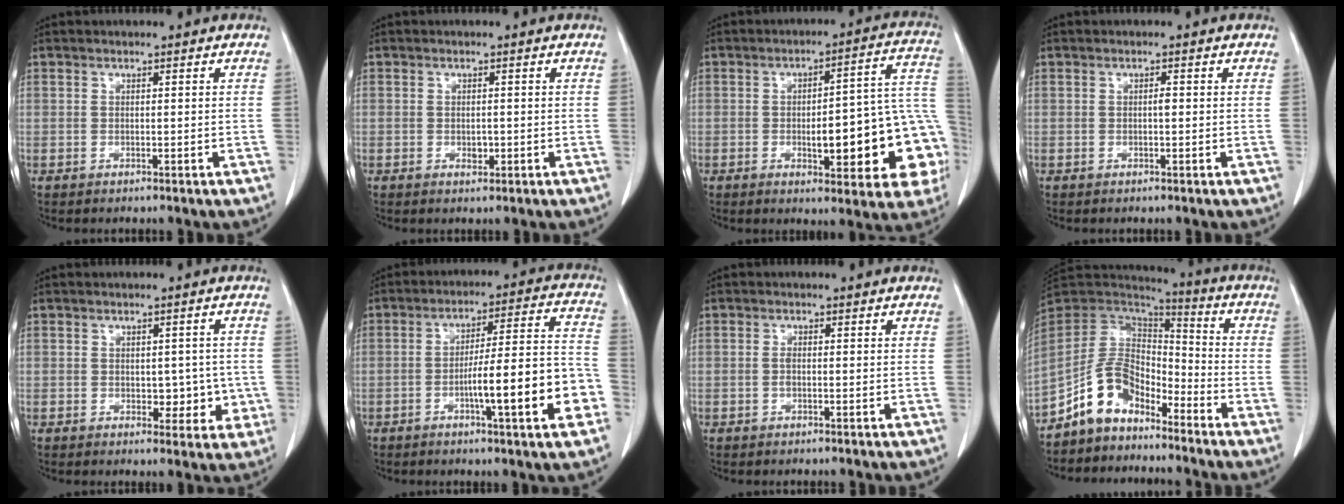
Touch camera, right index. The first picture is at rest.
{"total": 1.3, "force": [-0.3, 0.9, 0.9], "torque": [-0.013, 0.001, 0.001]}
{"total": 18.3, "force": [-4.0, 4.8, 17.2], "torque": [-0.137, 0.048, -0.033]}
{"total": 0.8, "force": [-0.1, 0.2, 0.7], "torque": [-0.012, 0.001, -0.001]}
{"total": 4.1, "force": [-0.4, 2.8, 3.0], "torque": [-0.020, 0.007, 0.003]}
{"total": 14.4, "force": [-4.8, 1.1, 13.6], "torque": [-0.192, 0.017, -0.068]}
{"total": 0.7, "force": [-0.1, 0.3, 0.7], "torque": [-0.012, 0.003, -0.002]}
{"total": 10.2, "force": [-7.2, 5.7, 4.6], "torque": [-0.094, 0.039, -0.142]}